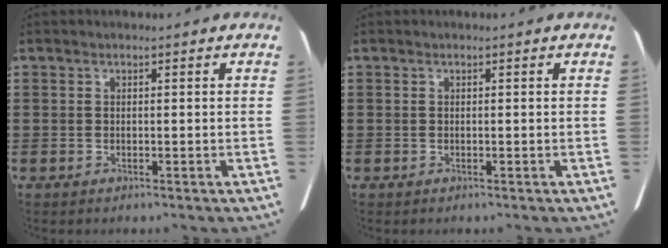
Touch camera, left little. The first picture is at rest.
{"total": 0.0}